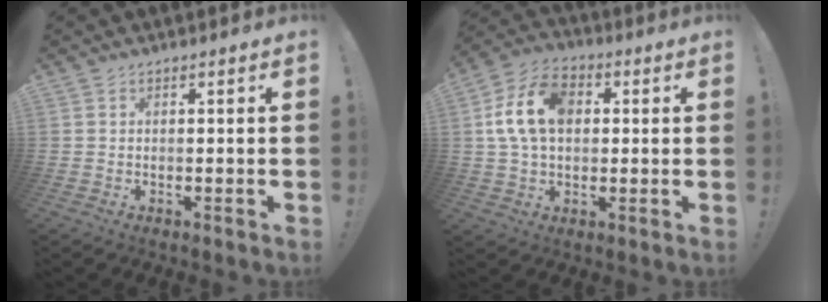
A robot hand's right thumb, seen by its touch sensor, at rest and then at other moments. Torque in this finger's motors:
{"motor_torque": [0.38, 0.43, 0.06, 0.02, 0.06]}